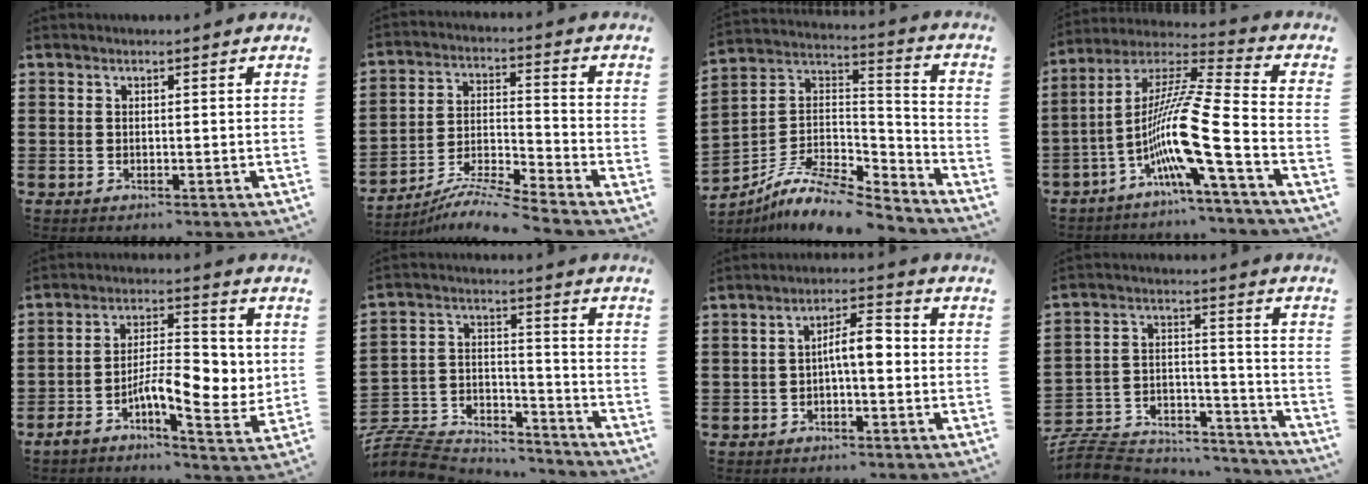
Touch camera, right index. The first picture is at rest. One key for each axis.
{"total": 6.9, "fx": -6.5, "fy": -0.4, "fz": 2.2, "tx": -0.050, "ty": -0.009, "tz": -0.133}
{"total": 10.5, "fx": -8.6, "fy": 2.9, "fz": 5.2, "tx": -0.103, "ty": 0.019, "tz": -0.171}
{"total": 13.7, "fx": -6.1, "fy": 0.0, "fz": 12.2, "tx": -0.257, "ty": -0.029, "tz": -0.126}
{"total": 9.1, "fx": -1.8, "fy": 3.8, "fz": 8.0, "tx": -0.114, "ty": 0.001, "tz": -0.034}
{"total": 7.8, "fx": -7.3, "fy": 2.3, "fz": 1.4, "tx": -0.041, "ty": 0.009, "tz": -0.147}
{"total": 5.0, "fx": -0.5, "fy": 1.5, "fz": 4.8, "tx": -0.089, "ty": 0.014, "tz": -0.013}
{"total": 8.4, "fx": -7.8, "fy": 2.3, "fz": 1.9, "tx": -0.044, "ty": 0.012, "tz": -0.156}